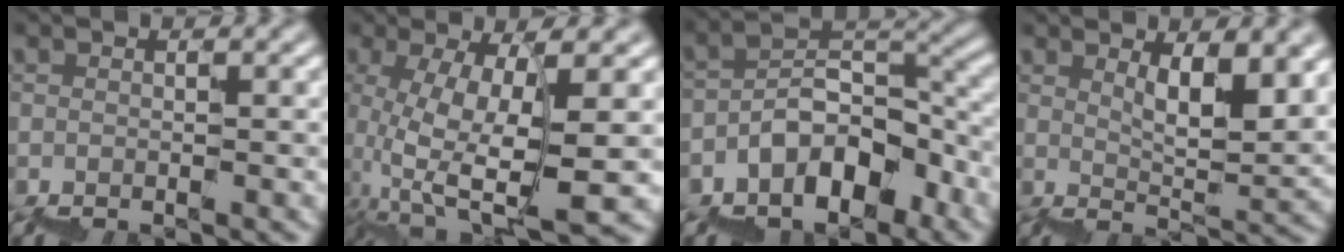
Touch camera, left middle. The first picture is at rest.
{"total": 8.2, "force": [2.9, 1.9, 7.4], "torque": [-0.133, -0.010, 0.068]}
{"total": 6.7, "force": [-3.7, 3.9, 4.0], "torque": [-0.051, 0.027, -0.071]}
{"total": 5.6, "force": [2.5, 1.4, 4.8], "torque": [-0.078, 0.005, 0.042]}